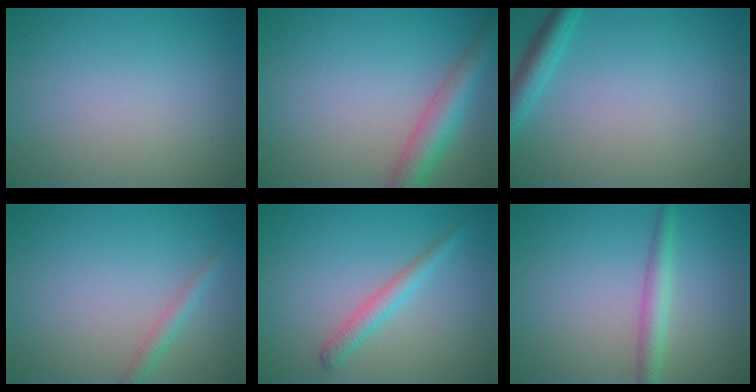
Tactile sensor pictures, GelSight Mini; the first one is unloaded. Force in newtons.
{"total": 4.7, "press": 4.6, "slide": 0.2}
{"total": 2.5, "press": 2.5, "slide": 0.1}
{"total": 1.5, "press": 1.5, "slide": 0.0}
{"total": 2.2, "press": 2.2, "slide": 0.0}
{"total": 2.3, "press": 2.3, "slide": 0.0}